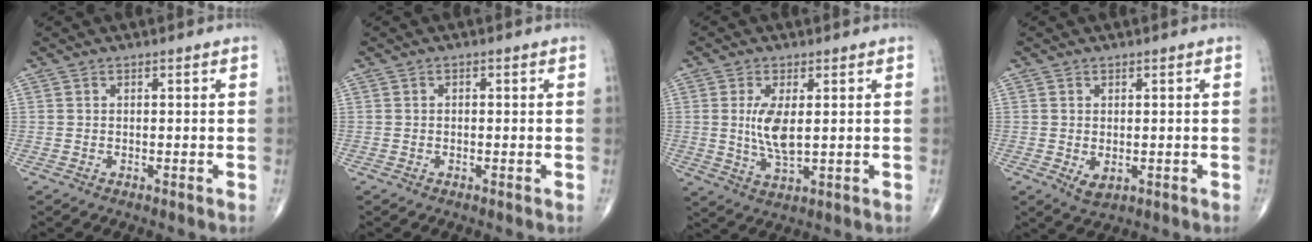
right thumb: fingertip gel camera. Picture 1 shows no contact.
{"total": 0.5, "force": [0.0, 0.3, 0.4], "torque": [-0.008, 0.000, 0.000]}
{"total": 7.0, "force": [0.9, 2.7, 6.4], "torque": [-0.130, -0.016, 0.022]}
{"total": 2.7, "force": [-0.4, 1.8, 2.0], "torque": [-0.028, -0.006, 0.002]}